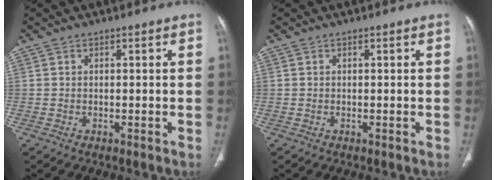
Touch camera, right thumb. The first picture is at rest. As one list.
[{"total": 0.0}]